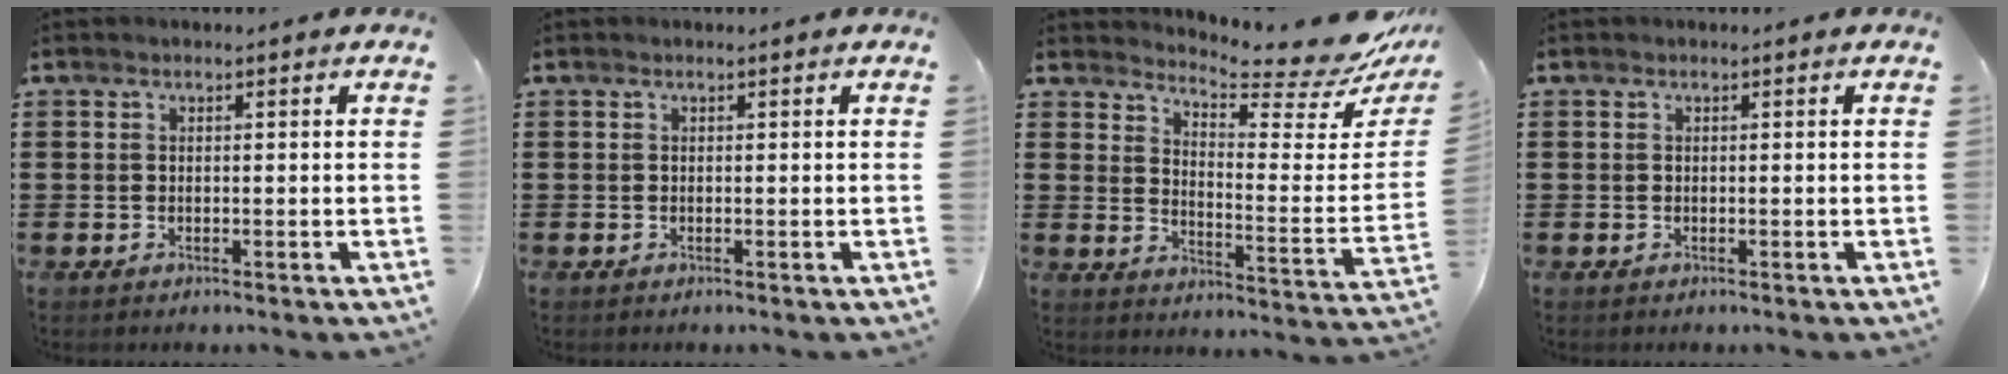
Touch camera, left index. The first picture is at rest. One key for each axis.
{"total": 0.0}
{"total": 6.7, "fx": 6.3, "fy": 0.3, "fz": 2.2, "tx": -0.051, "ty": -0.066, "tz": 0.105}
{"total": 0.0}